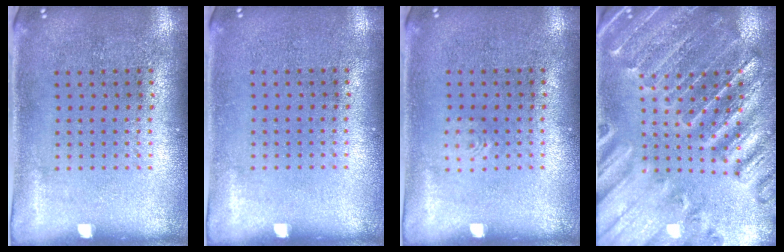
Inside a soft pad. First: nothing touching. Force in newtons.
{"total": 0.0}
{"total": 0.6, "press": 0.6, "slide": 0.2}
{"total": 2.8, "press": 2.8, "slide": 0.3}